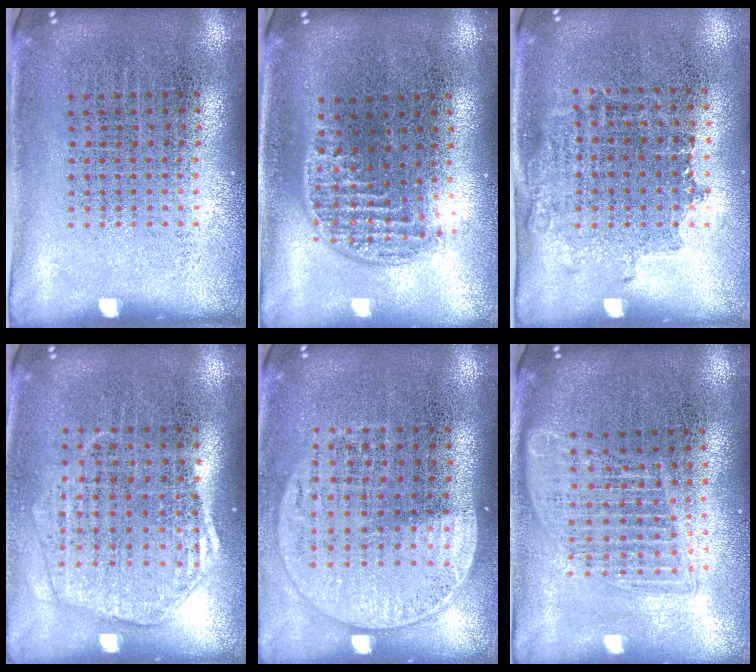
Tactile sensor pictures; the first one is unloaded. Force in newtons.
{"total": 1.2, "press": 1.0, "slide": 0.6}
{"total": 1.0, "press": 0.9, "slide": 0.6}
{"total": 1.7, "press": 1.6, "slide": 0.7}
{"total": 1.6, "press": 1.4, "slide": 0.7}
{"total": 1.7, "press": 1.5, "slide": 0.8}